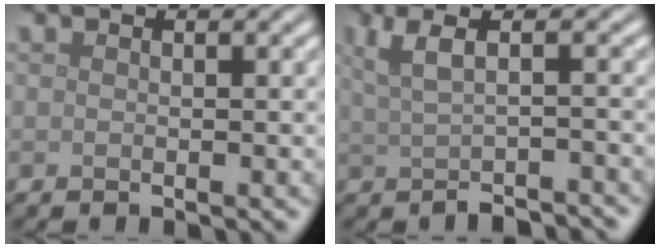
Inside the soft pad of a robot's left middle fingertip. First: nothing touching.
{"total": 4.0, "force": [0.2, 1.5, 3.7], "torque": [-0.054, 0.001, 0.001]}